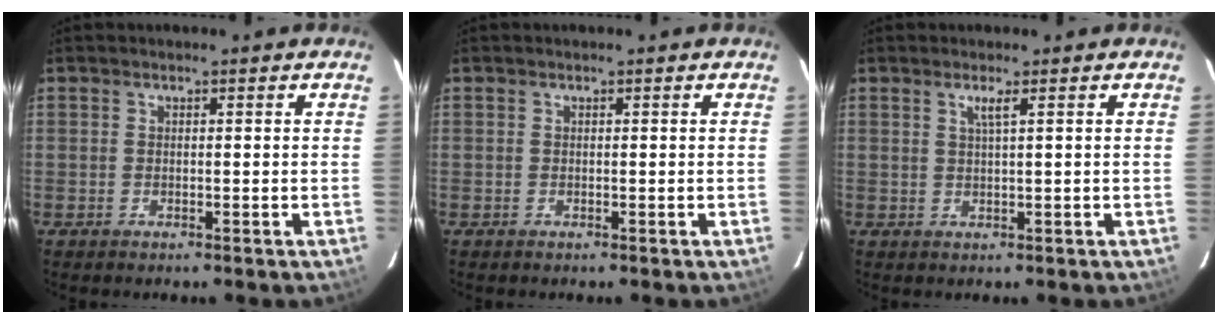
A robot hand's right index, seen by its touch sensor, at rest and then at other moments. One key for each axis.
{"total": 0.0}
{"total": 1.6, "fx": 0.8, "fy": -0.4, "fz": 1.4, "tx": -0.025, "ty": -0.002, "tz": 0.014}